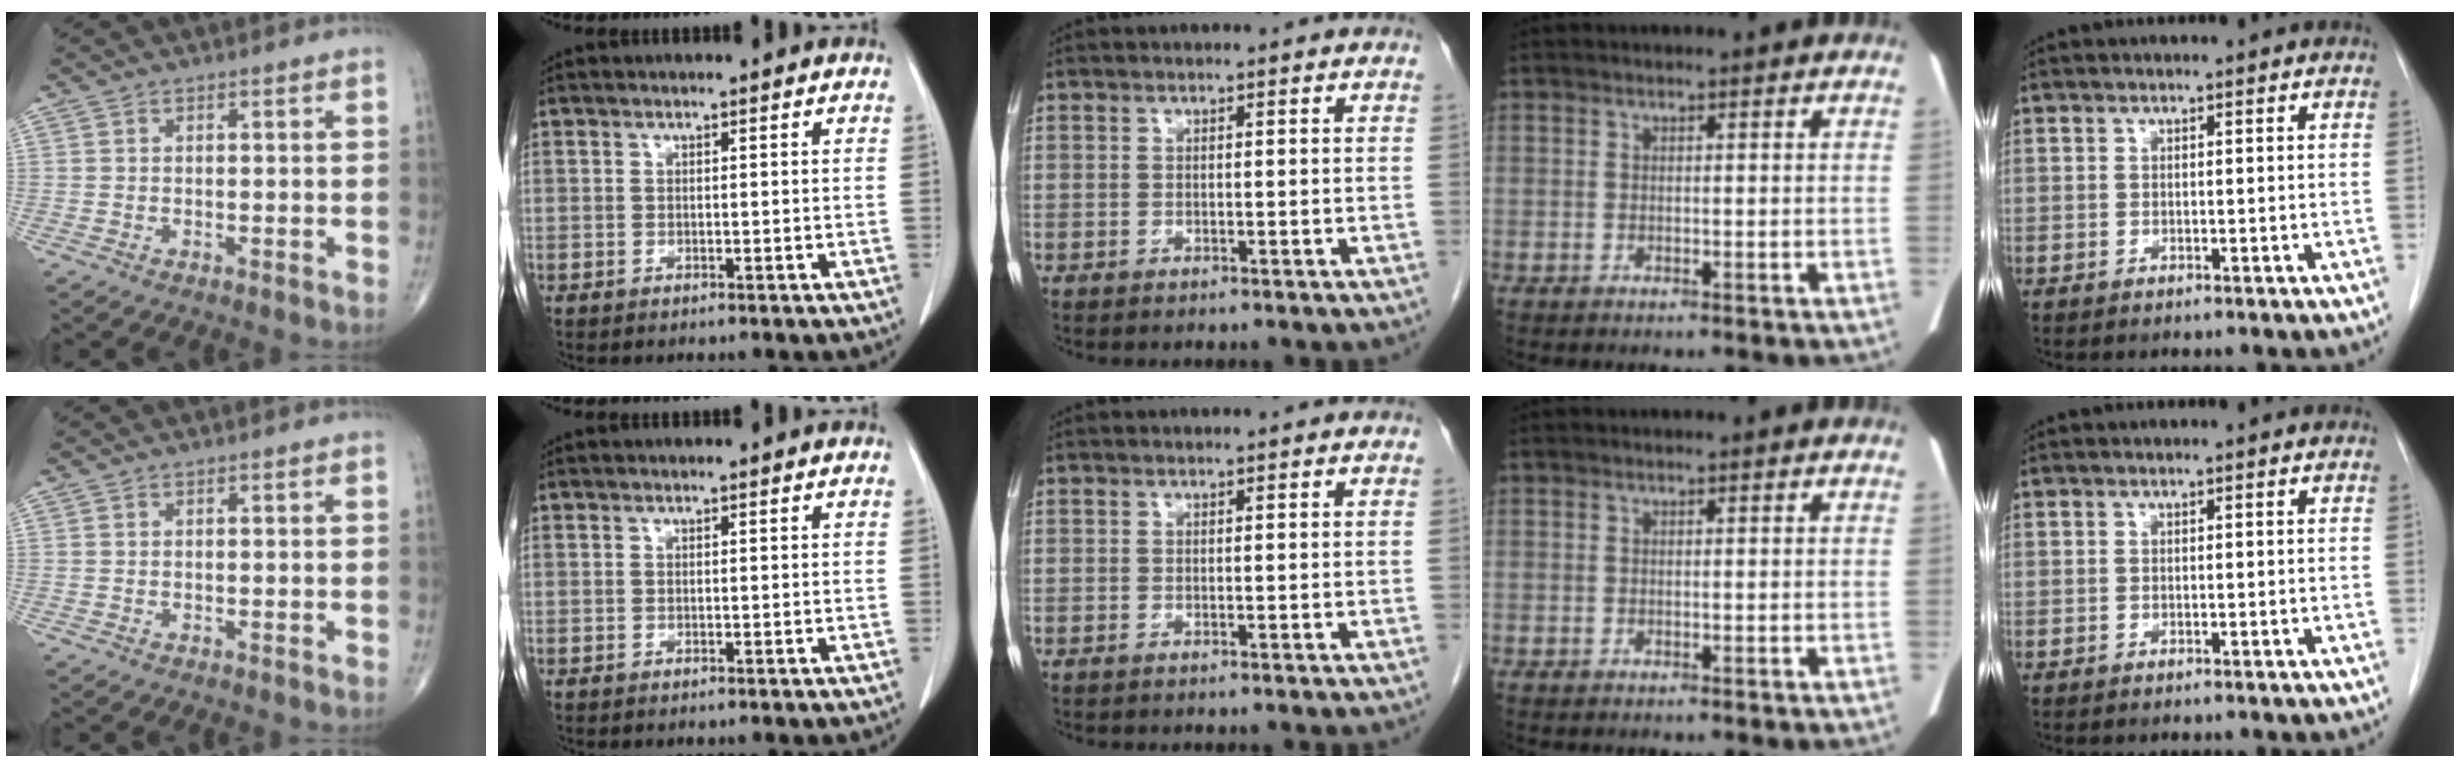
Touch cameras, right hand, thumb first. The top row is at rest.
{}